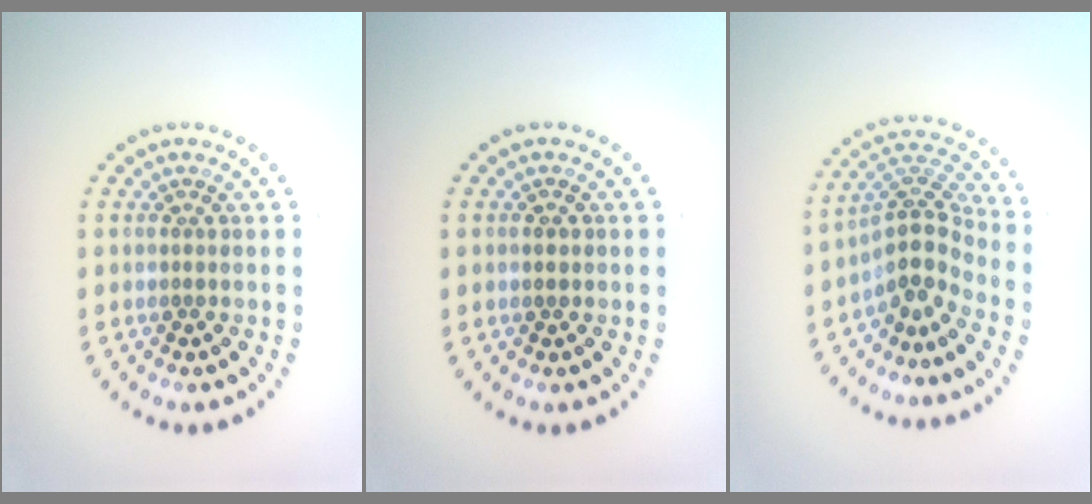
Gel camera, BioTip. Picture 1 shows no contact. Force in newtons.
{"total": 1.1, "press": 1.1, "slide": 0.1}
{"total": 4.0, "press": 2.9, "slide": 2.8}